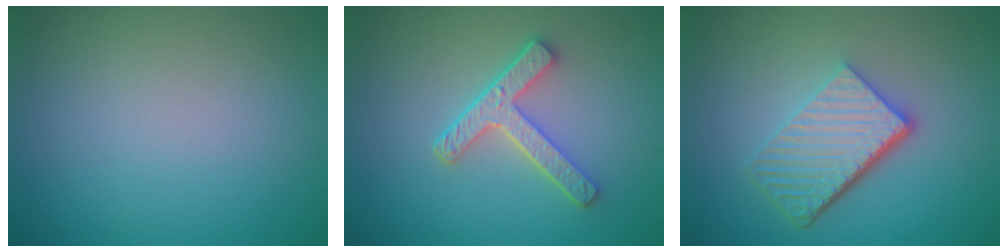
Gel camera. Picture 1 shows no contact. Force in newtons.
{"total": 3.7, "press": 3.2, "slide": 2.0}
{"total": 5.8, "press": 4.0, "slide": 4.3}